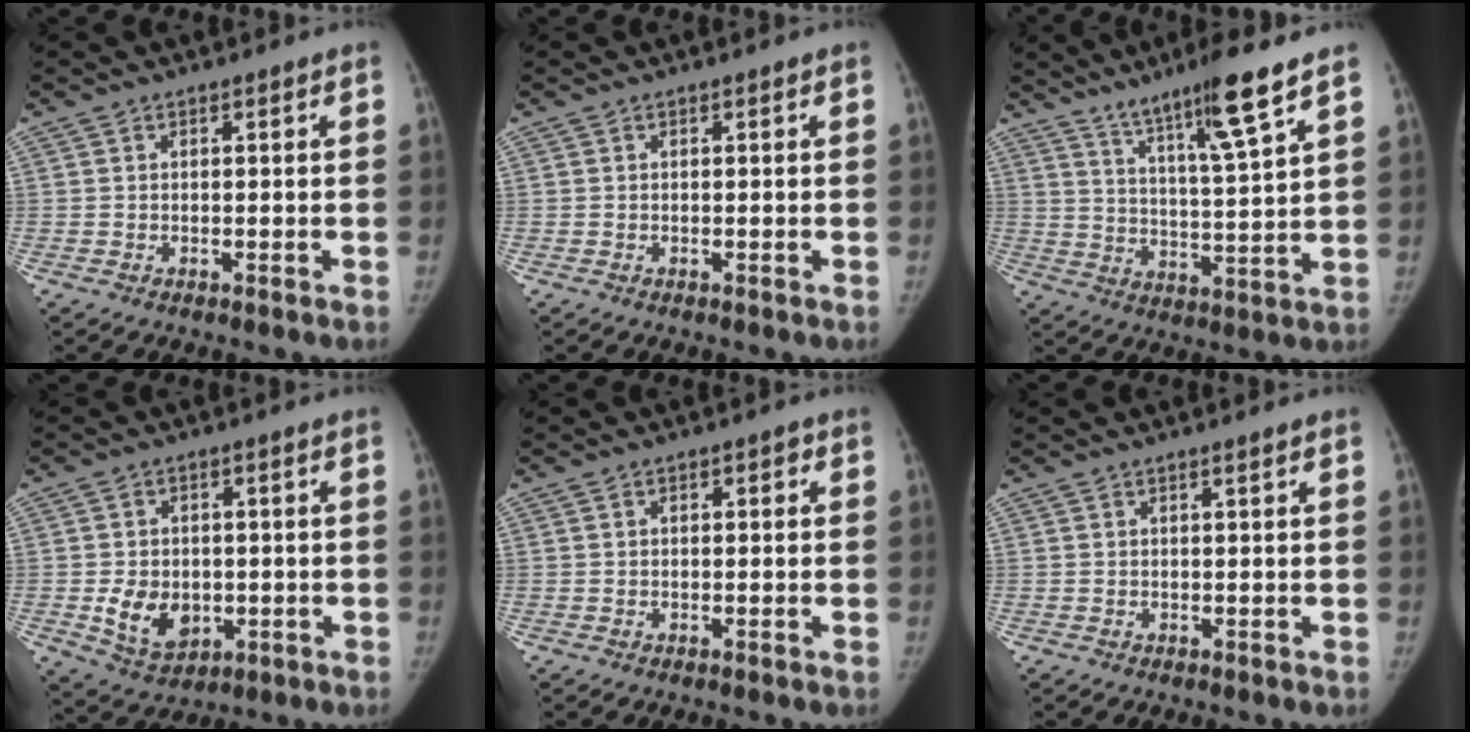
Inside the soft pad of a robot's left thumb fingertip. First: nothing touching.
{"total": 0.0}
{"total": 12.1, "force": [8.3, 0.0, 8.8], "torque": [-0.150, -0.050, 0.145]}
{"total": 8.4, "force": [-1.4, 6.4, 5.2], "torque": [-0.063, -0.004, -0.009]}
{"total": 1.4, "force": [0.4, 0.9, 1.0], "torque": [-0.008, 0.005, 0.004]}
{"total": 0.6, "force": [0.3, -0.1, 0.5], "torque": [-0.012, -0.002, 0.009]}